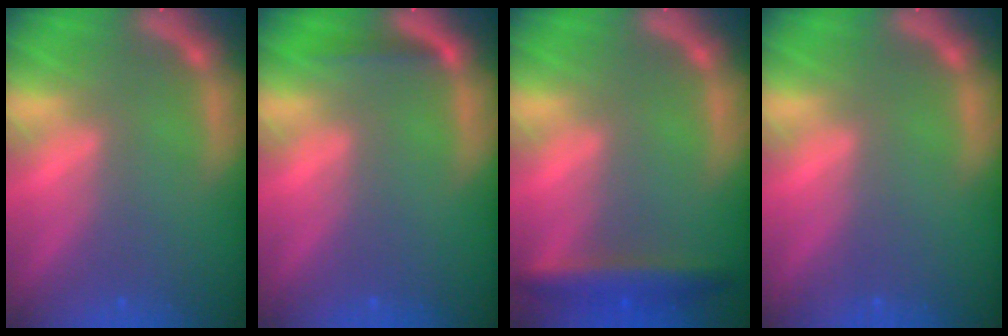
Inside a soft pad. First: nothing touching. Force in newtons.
{"total": 1.4}
{"total": 4.0}
{"total": 0.0}